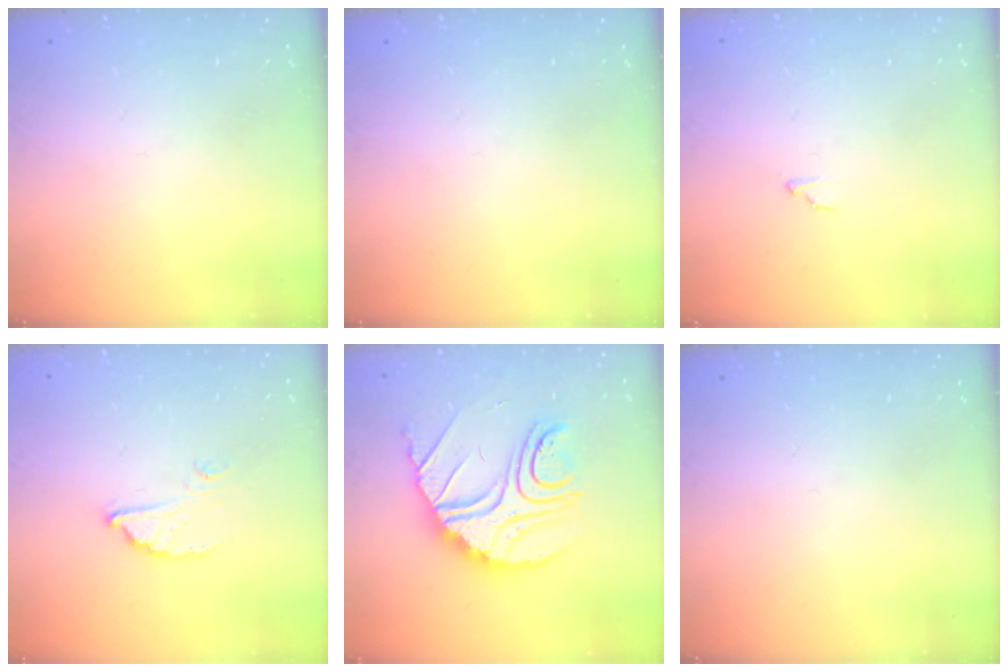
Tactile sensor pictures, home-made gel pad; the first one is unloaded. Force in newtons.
{"total": 0.0}
{"total": 2.3, "press": 2.3, "slide": 0.1}
{"total": 4.4, "press": 4.4, "slide": 0.1}
{"total": 16.3, "press": 16.2, "slide": 1.3}
{"total": 0.0}